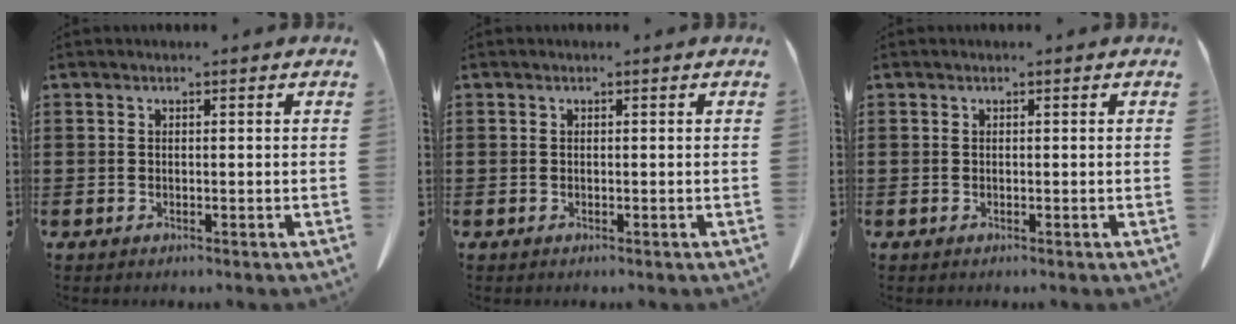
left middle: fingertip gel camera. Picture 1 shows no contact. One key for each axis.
{"total": 0.0}
{"total": 0.0}